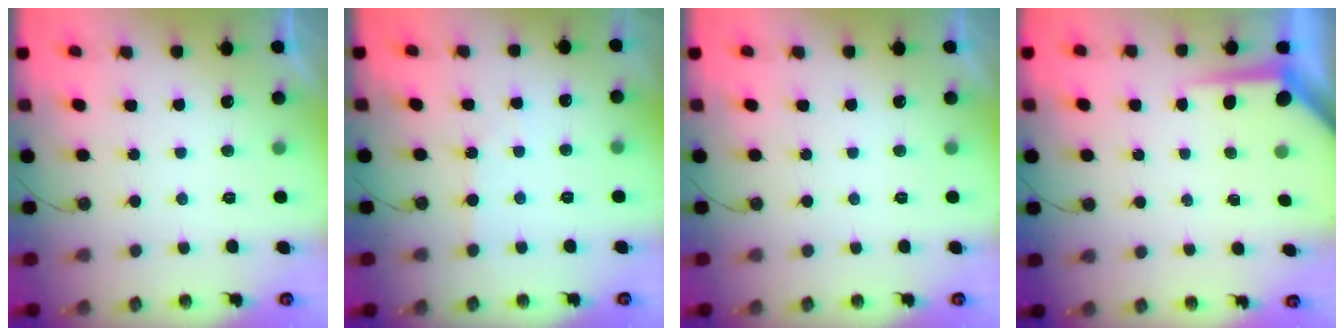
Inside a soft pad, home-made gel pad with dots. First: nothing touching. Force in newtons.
{"total": 2.2, "press": 2.2, "slide": 0.3}
{"total": 0.0}
{"total": 5.4, "press": 5.4, "slide": 0.1}